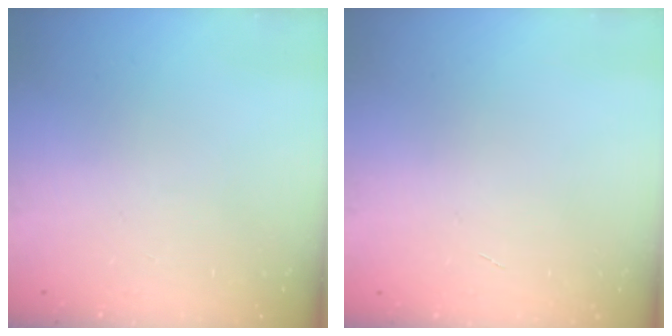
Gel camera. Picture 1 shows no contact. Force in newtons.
{"total": 0.0}